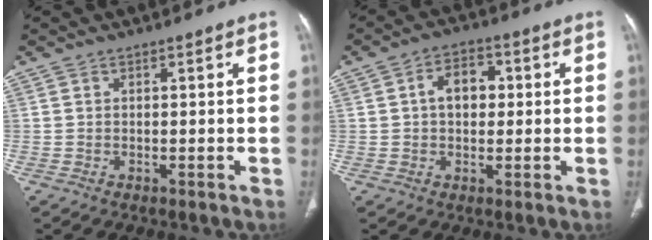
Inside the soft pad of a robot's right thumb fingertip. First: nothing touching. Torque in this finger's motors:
{"motor_torque": [1.15, 1.03, 0.19, -0.50, 0.19]}